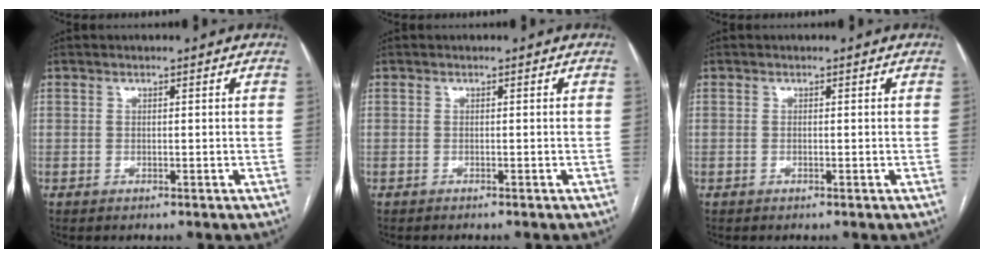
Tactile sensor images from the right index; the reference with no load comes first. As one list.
[{"total": 1.3, "force": [-1.3, 0.2, 0.4], "torque": [-0.003, -0.002, -0.016]}, {"total": 0.0}]